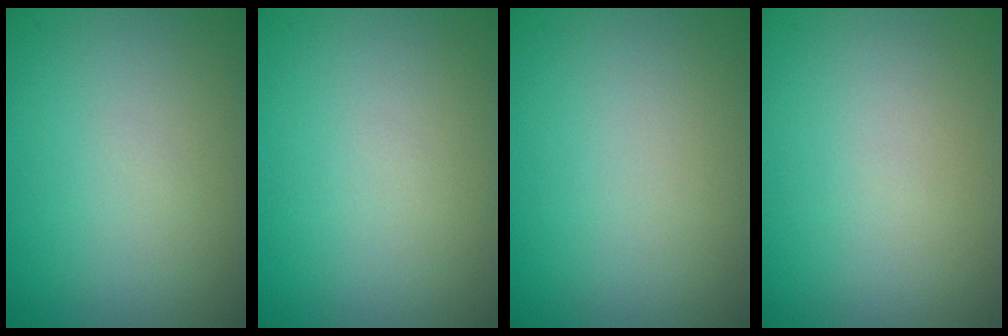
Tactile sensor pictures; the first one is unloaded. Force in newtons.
{"total": 0.0}
{"total": 0.0}
{"total": 0.0}